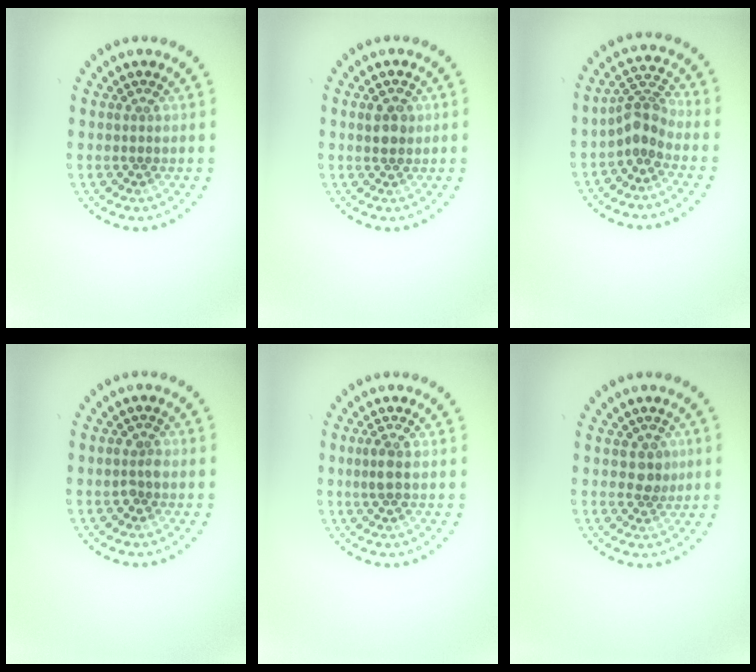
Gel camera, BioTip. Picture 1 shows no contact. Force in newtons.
{"total": 1.8, "press": 1.7, "slide": 0.6}
{"total": 2.8, "press": 2.1, "slide": 1.8}
{"total": 0.9, "press": 0.9, "slide": 0.3}
{"total": 1.2, "press": 1.1, "slide": 0.4}
{"total": 1.7, "press": 1.5, "slide": 0.8}